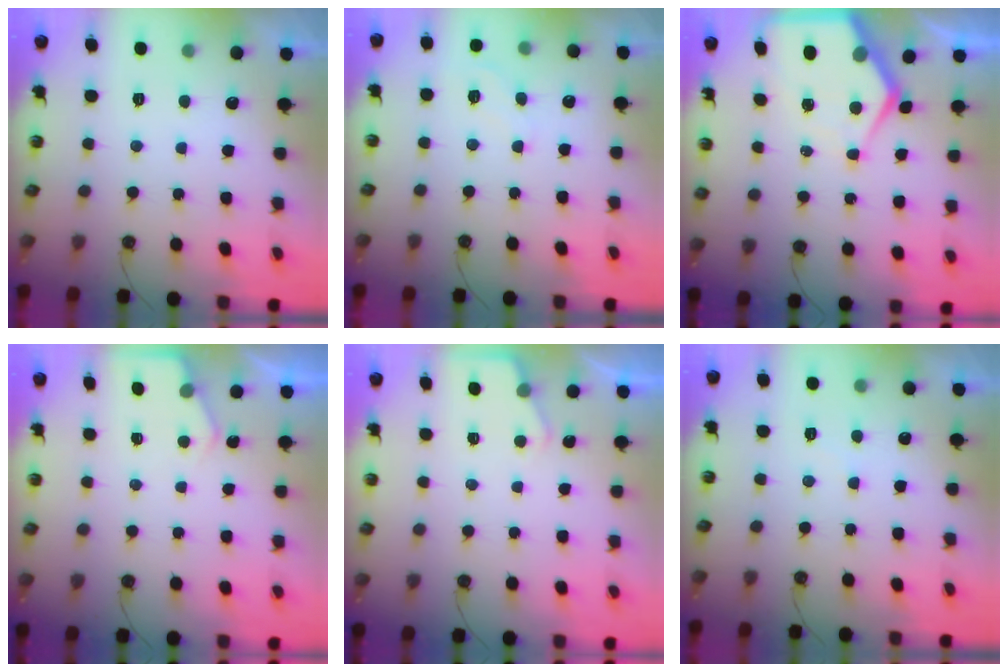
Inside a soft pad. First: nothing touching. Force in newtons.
{"total": 3.6, "press": 3.5, "slide": 0.4}
{"total": 11.2, "press": 11.1, "slide": 1.1}
{"total": 3.2, "press": 3.1, "slide": 0.5}
{"total": 2.6, "press": 2.6, "slide": 0.4}
{"total": 4.7, "press": 4.7, "slide": 0.6}